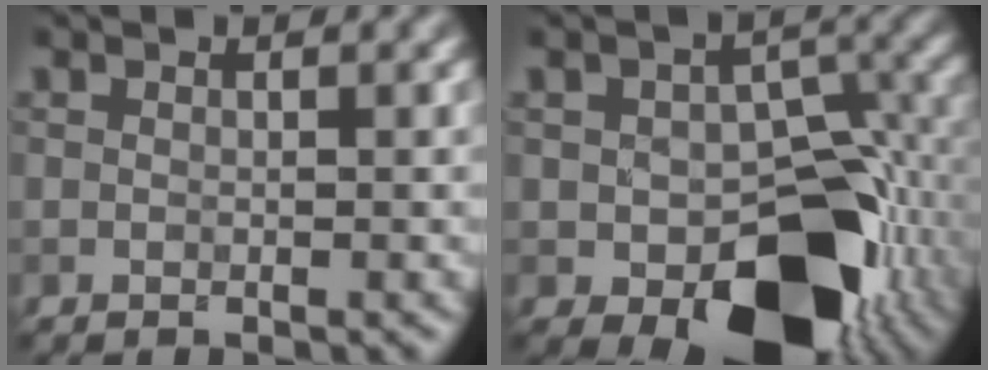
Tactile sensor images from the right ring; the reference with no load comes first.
{"total": 11.4, "force": [-4.3, 6.9, 8.1], "torque": [-0.099, -0.008, -0.059]}